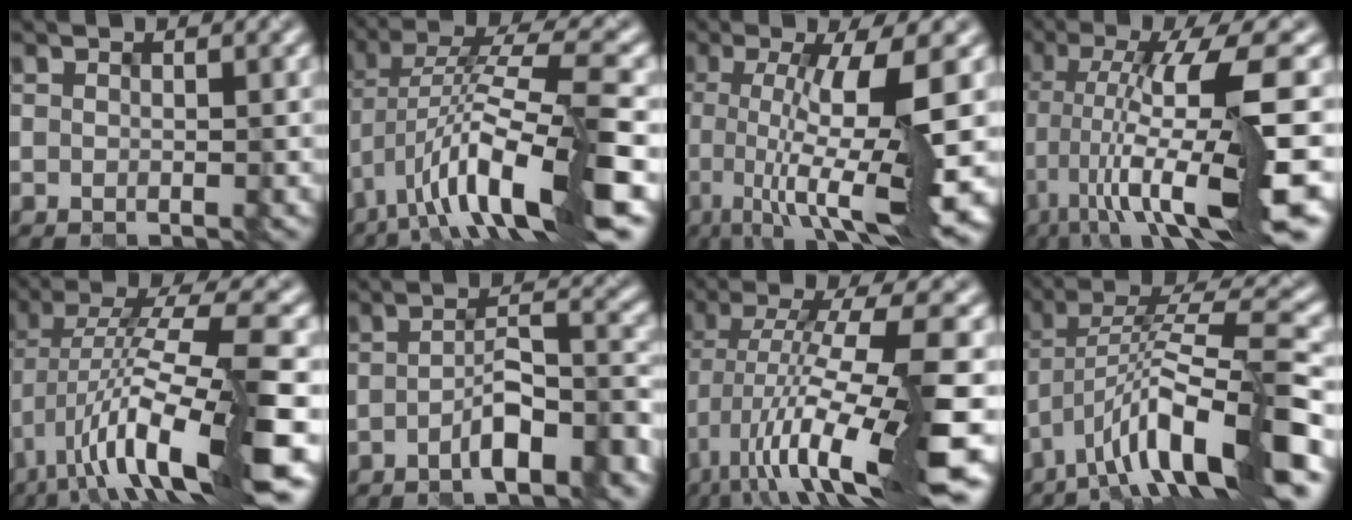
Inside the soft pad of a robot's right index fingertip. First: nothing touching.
{"total": 11.3, "force": [-4.3, 2.0, 10.2], "torque": [-0.179, 0.018, -0.072]}
{"total": 10.3, "force": [-1.0, 2.5, 9.9], "torque": [-0.141, -0.007, -0.015]}
{"total": 12.4, "force": [-2.0, 2.5, 12.0], "torque": [-0.187, 0.000, -0.028]}
{"total": 12.9, "force": [-4.2, 2.1, 12.1], "torque": [-0.213, 0.015, -0.061]}
{"total": 5.4, "force": [-2.7, 1.7, 4.4], "torque": [-0.076, 0.009, -0.045]}
{"total": 13.4, "force": [-4.6, 2.4, 12.4], "torque": [-0.210, 0.001, -0.066]}
{"total": 11.2, "force": [-5.5, 2.0, 9.5], "torque": [-0.158, 0.021, -0.092]}